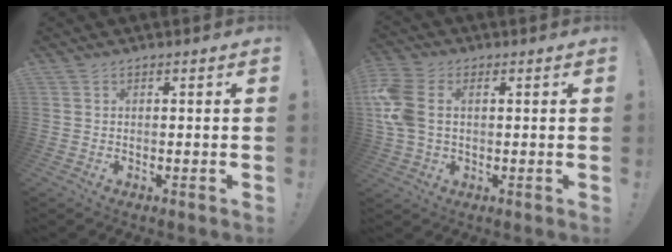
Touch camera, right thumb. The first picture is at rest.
{"total": 10.5, "force": [2.1, 7.1, 7.5], "torque": [-0.174, -0.003, 0.041]}